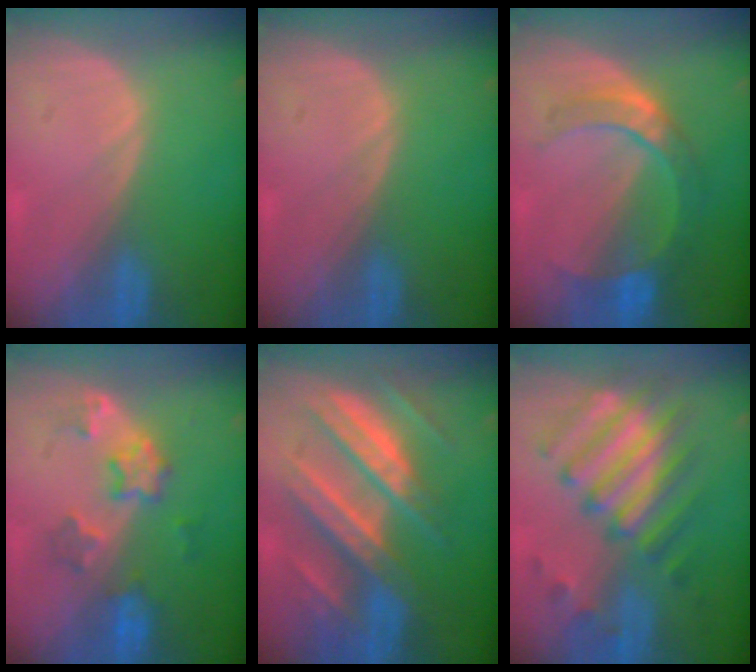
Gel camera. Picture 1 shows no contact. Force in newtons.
{"total": 0.0}
{"total": 7.2, "press": 6.9, "slide": 1.9}
{"total": 5.7, "press": 5.6, "slide": 1.1}
{"total": 11.4, "press": 11.3, "slide": 1.0}
{"total": 9.3, "press": 9.2, "slide": 1.5}